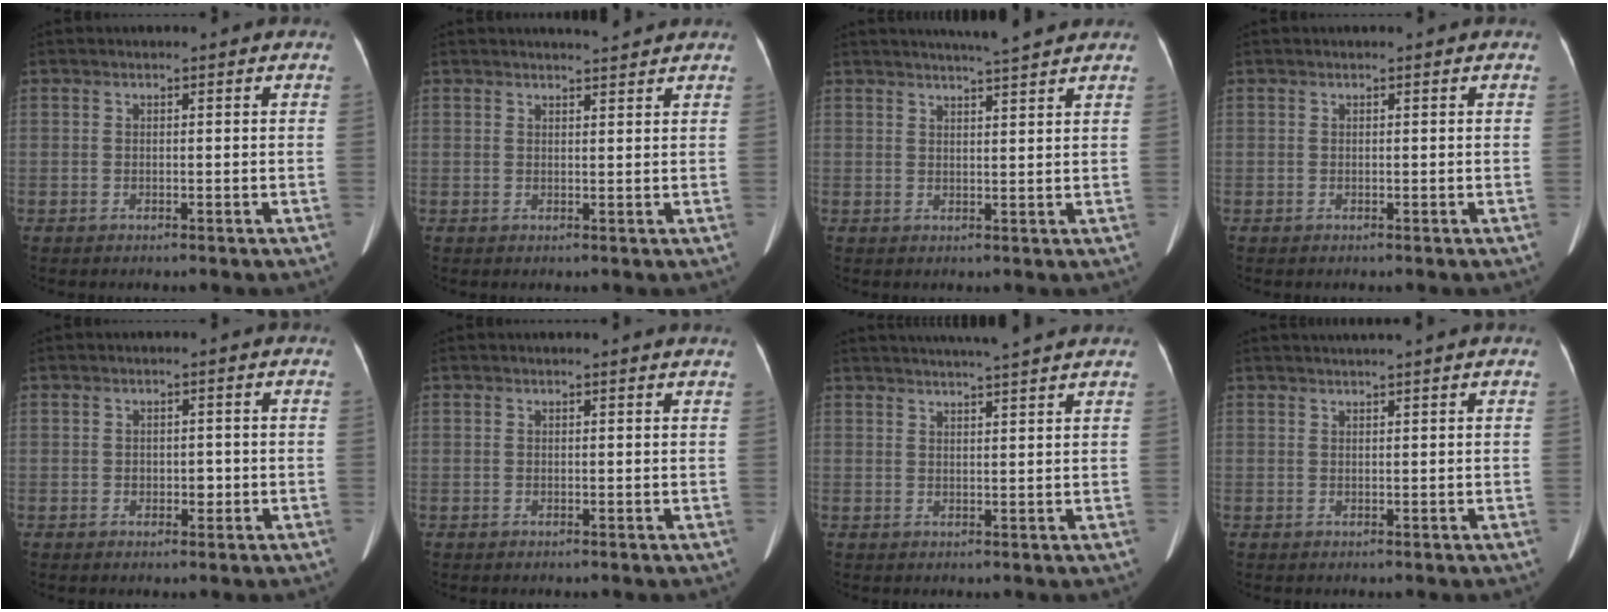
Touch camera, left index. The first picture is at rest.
{"total": 2.8, "force": [2.7, -0.1, 0.6], "torque": [-0.011, 0.004, 0.038]}
{"total": 6.2, "force": [5.5, -0.4, 2.7], "torque": [-0.047, 0.010, 0.075]}
{"total": 0.0}
{"total": 1.8, "force": [-0.4, 1.3, 1.2], "torque": [-0.016, 0.002, -0.001]}
{"total": 2.6, "force": [2.4, -0.3, 0.8], "torque": [-0.015, 0.003, 0.021]}
{"total": 9.7, "force": [8.7, -0.5, 4.4], "torque": [-0.070, 0.023, 0.110]}
{"total": 2.9, "force": [2.5, -0.9, 1.3], "torque": [-0.012, 0.018, 0.043]}